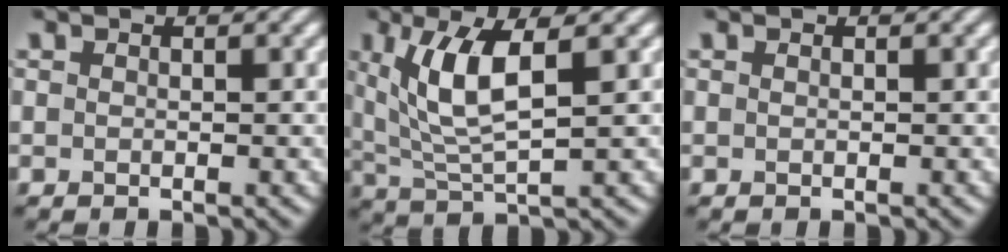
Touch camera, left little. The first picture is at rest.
{"total": 6.2, "force": [1.9, 1.9, 5.6], "torque": [-0.115, -0.003, 0.044]}
{"total": 0.0}